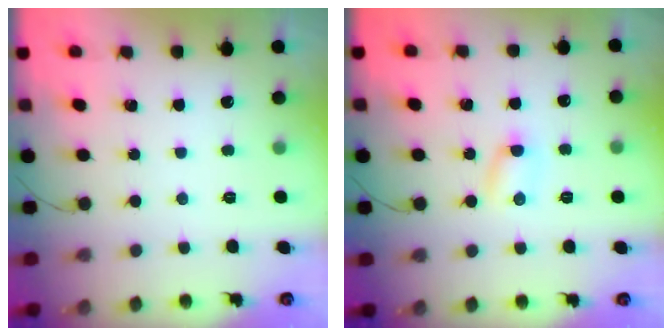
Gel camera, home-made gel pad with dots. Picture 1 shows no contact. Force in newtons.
{"total": 2.6, "press": 2.5, "slide": 0.9}